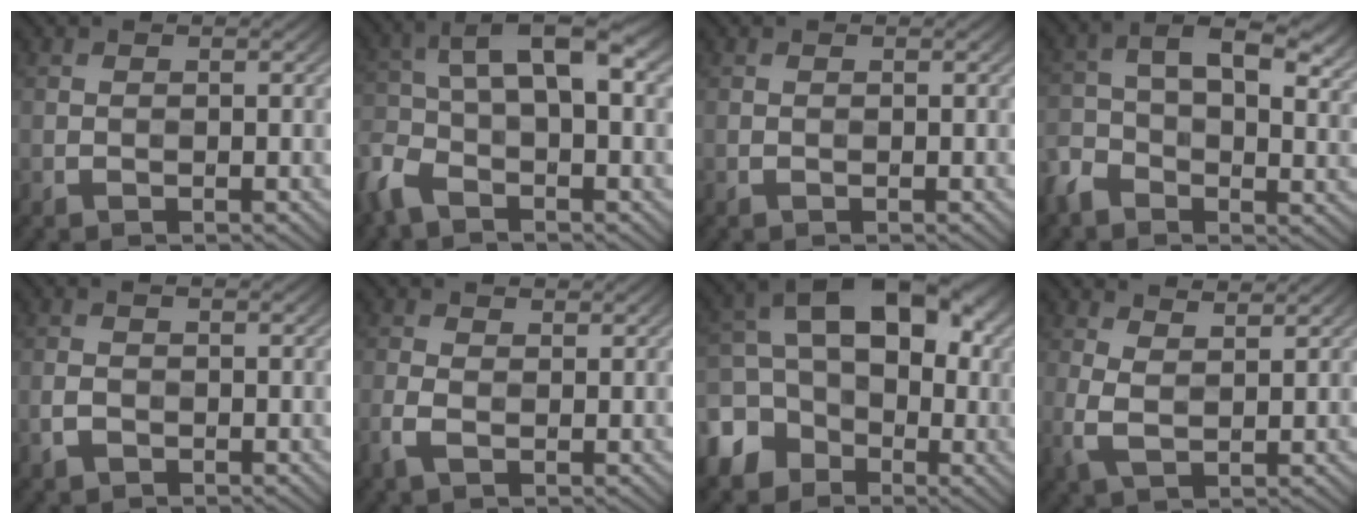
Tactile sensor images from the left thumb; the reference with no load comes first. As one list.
[{"total": 9.7, "force": [-2.5, 4.5, 8.2], "torque": [-0.179, 0.001, -0.071]}, {"total": 0.0}, {"total": 10.3, "force": [-0.2, 6.5, 8.0], "torque": [-0.157, -0.006, -0.016]}, {"total": 1.8, "force": [-0.6, 1.1, 1.4], "torque": [-0.034, -0.001, -0.012]}, {"total": 2.5, "force": [-0.1, 1.5, 2.0], "torque": [-0.054, 0.001, -0.004]}, {"total": 14.0, "force": [-3.5, 10.5, 8.5], "torque": [-0.153, -0.007, -0.075]}, {"total": 3.8, "force": [2.5, 1.3, 2.6], "torque": [-0.068, 0.000, 0.051]}]